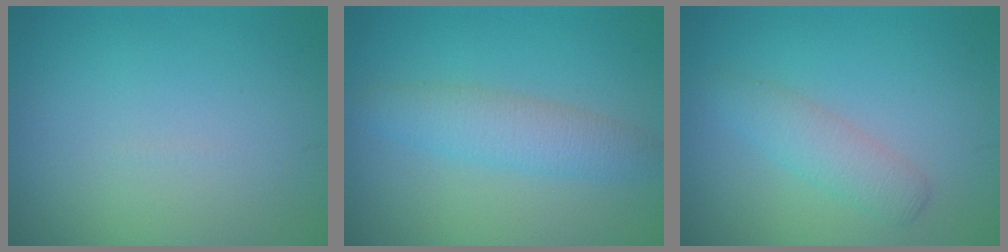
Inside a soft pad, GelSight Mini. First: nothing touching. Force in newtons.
{"total": 3.3, "press": 3.3, "slide": 0.1}
{"total": 2.4, "press": 2.4, "slide": 0.1}